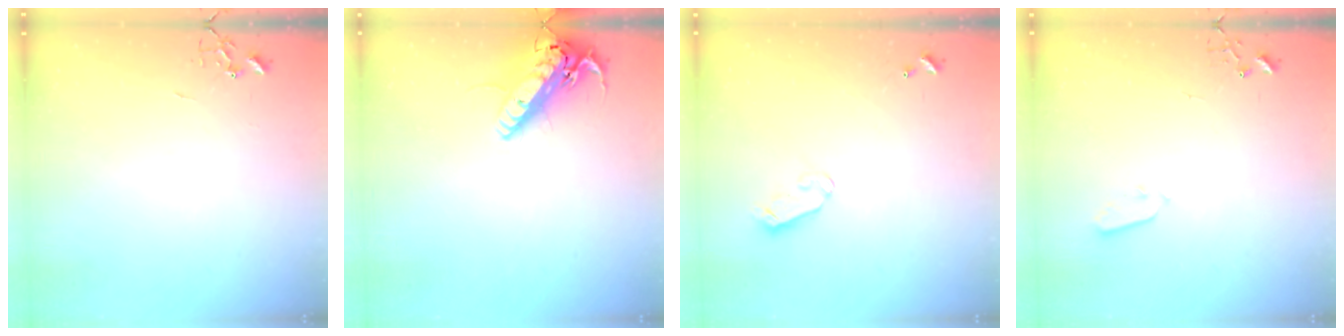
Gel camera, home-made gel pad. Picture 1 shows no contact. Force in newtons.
{"total": 16.5, "press": 16.3, "slide": 3.0}
{"total": 5.9, "press": 5.9, "slide": 0.6}
{"total": 2.5, "press": 2.5, "slide": 0.4}